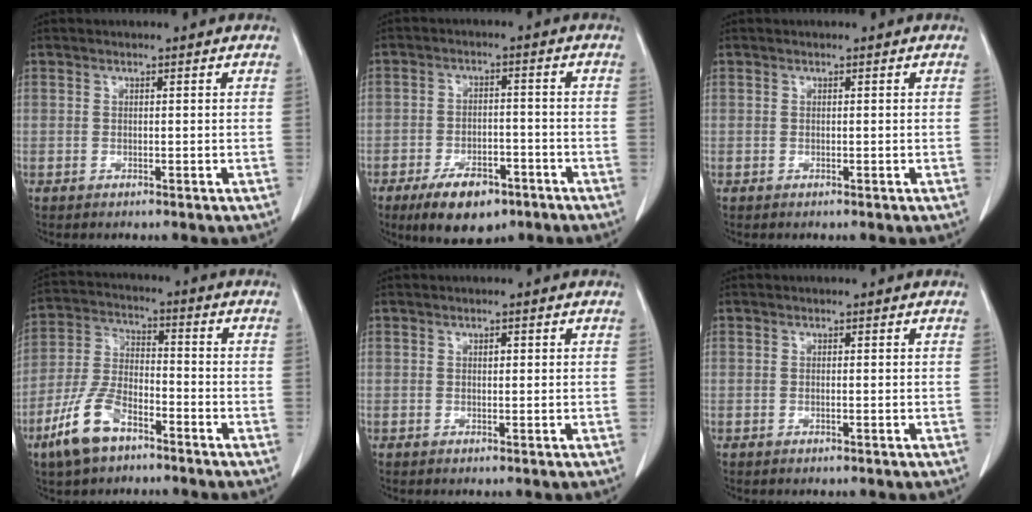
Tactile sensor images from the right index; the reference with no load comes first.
{"total": 9.0, "force": [-5.9, 4.0, 5.6], "torque": [-0.094, -0.005, -0.093]}
{"total": 0.0}
{"total": 10.2, "force": [-6.3, 4.4, 6.7], "torque": [-0.157, -0.001, -0.124]}
{"total": 0.7, "force": [0.2, 0.4, 0.6], "torque": [-0.010, 0.000, 0.004]}
{"total": 0.0}